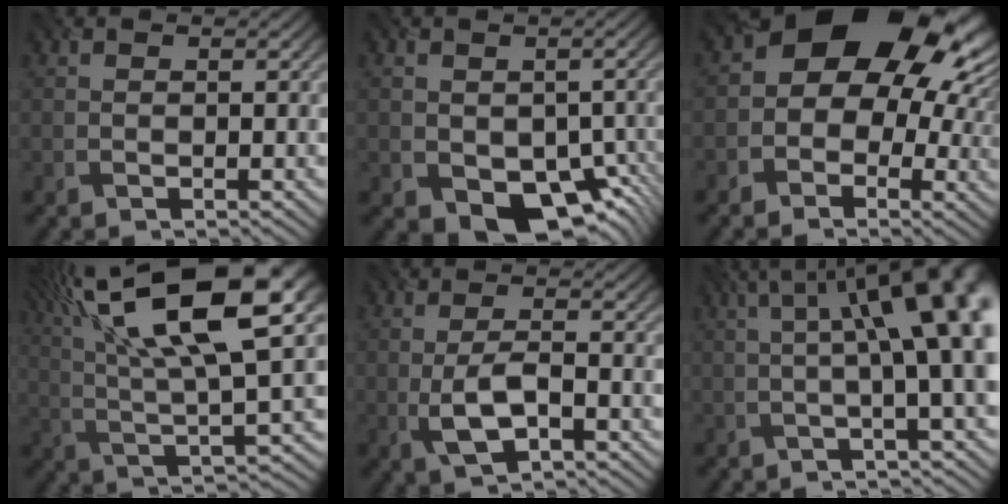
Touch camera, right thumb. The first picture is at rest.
{"total": 8.2, "force": [-2.5, 5.8, 5.2], "torque": [-0.084, -0.029, -0.031]}
{"total": 15.7, "force": [3.4, 10.9, 10.7], "torque": [-0.125, 0.004, 0.044]}
{"total": 19.5, "force": [9.0, 5.7, 16.3], "torque": [-0.321, 0.031, 0.159]}
{"total": 4.8, "force": [-1.4, 1.8, 4.2], "torque": [-0.092, 0.001, -0.030]}
{"total": 13.8, "force": [2.4, 3.9, 13.0], "torque": [-0.168, 0.030, 0.036]}